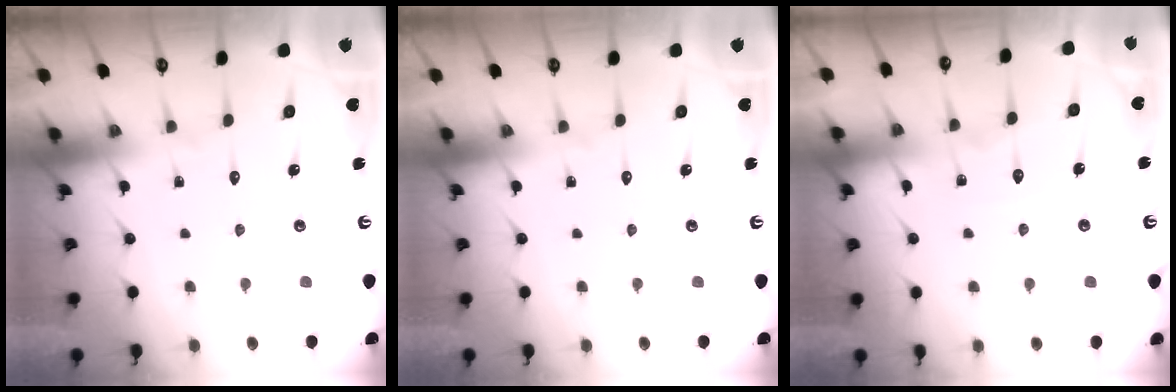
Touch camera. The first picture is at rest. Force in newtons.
{"total": 0.0}
{"total": 6.3, "press": 6.3, "slide": 0.5}